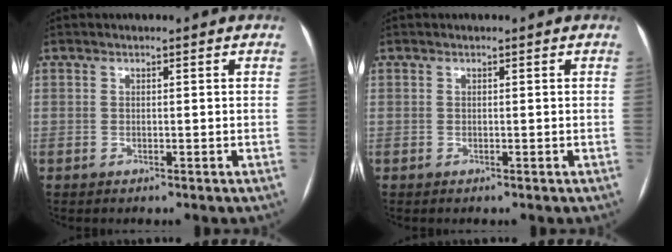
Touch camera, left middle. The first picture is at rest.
{"total": 0.0}